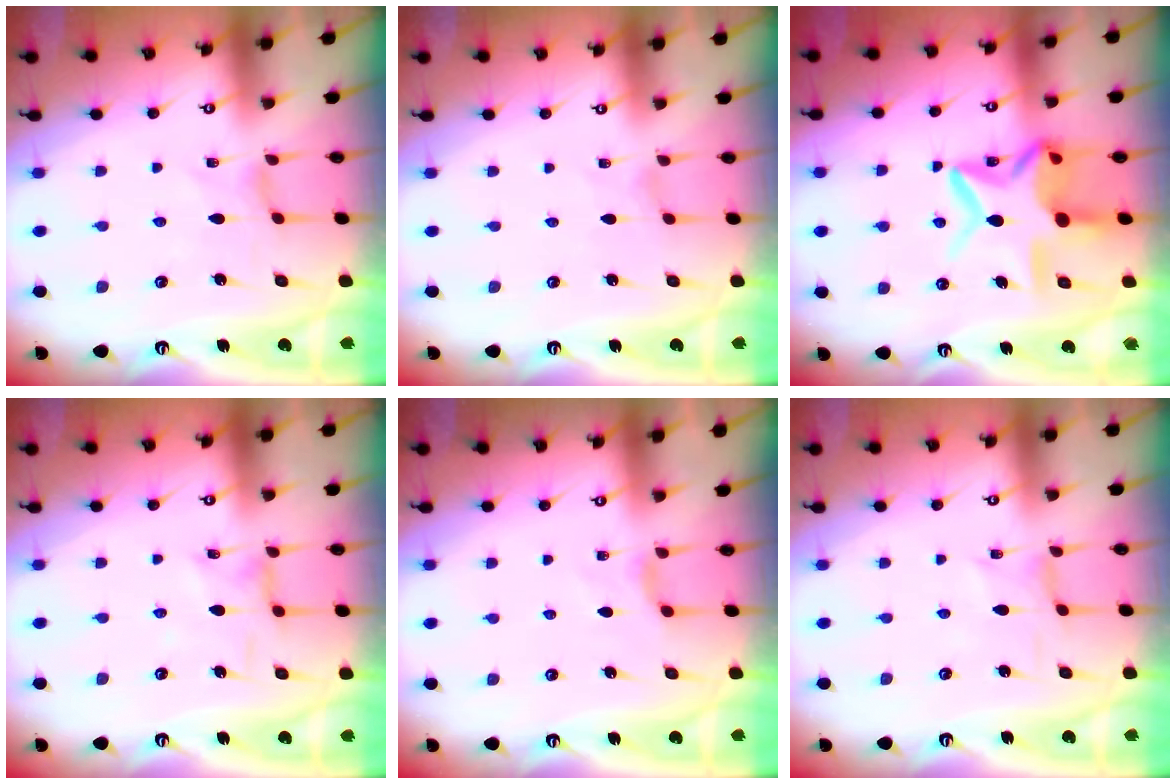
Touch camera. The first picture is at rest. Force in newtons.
{"total": 0.0}
{"total": 15.7, "press": 15.6, "slide": 1.2}
{"total": 1.3, "press": 1.2, "slide": 0.4}
{"total": 2.7, "press": 2.6, "slide": 0.6}
{"total": 0.0}